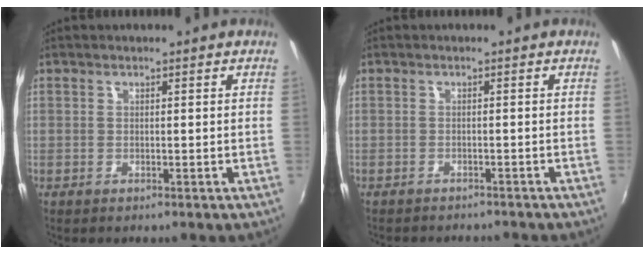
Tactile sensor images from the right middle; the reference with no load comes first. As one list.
[{"total": 4.5, "force": [-4.1, 1.2, 1.3], "torque": [-0.035, -0.012, -0.059]}]